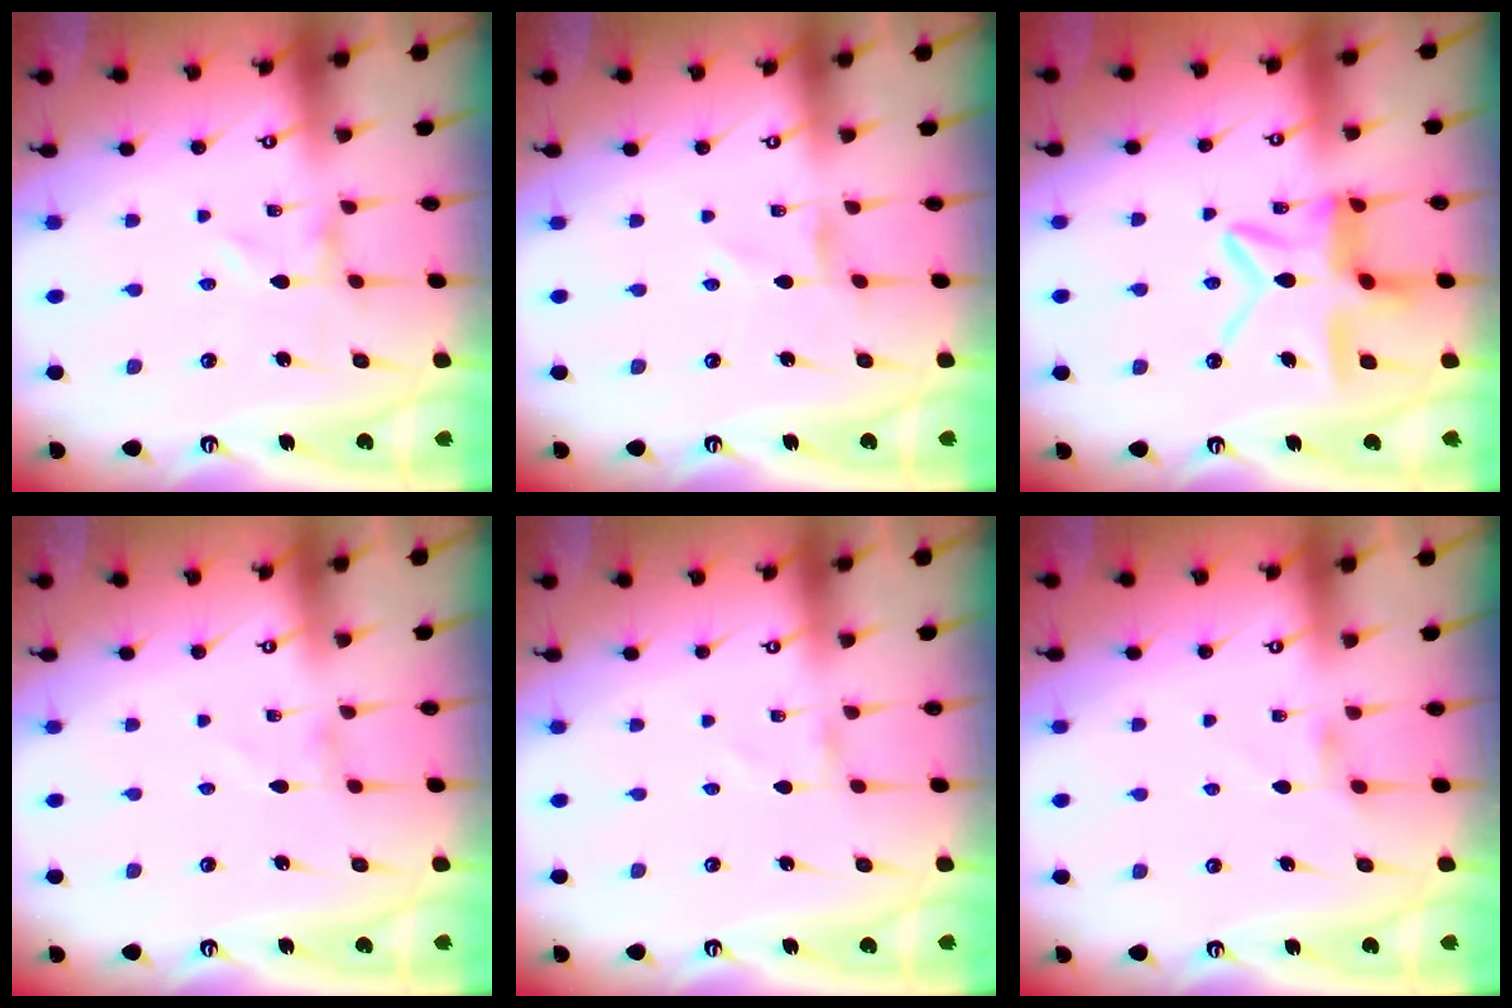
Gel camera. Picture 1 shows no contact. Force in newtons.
{"total": 0.6, "press": 0.6, "slide": 0.1}
{"total": 14.5, "press": 14.4, "slide": 1.5}
{"total": 1.4, "press": 1.4, "slide": 0.1}
{"total": 0.0}
{"total": 2.6, "press": 2.5, "slide": 0.6}